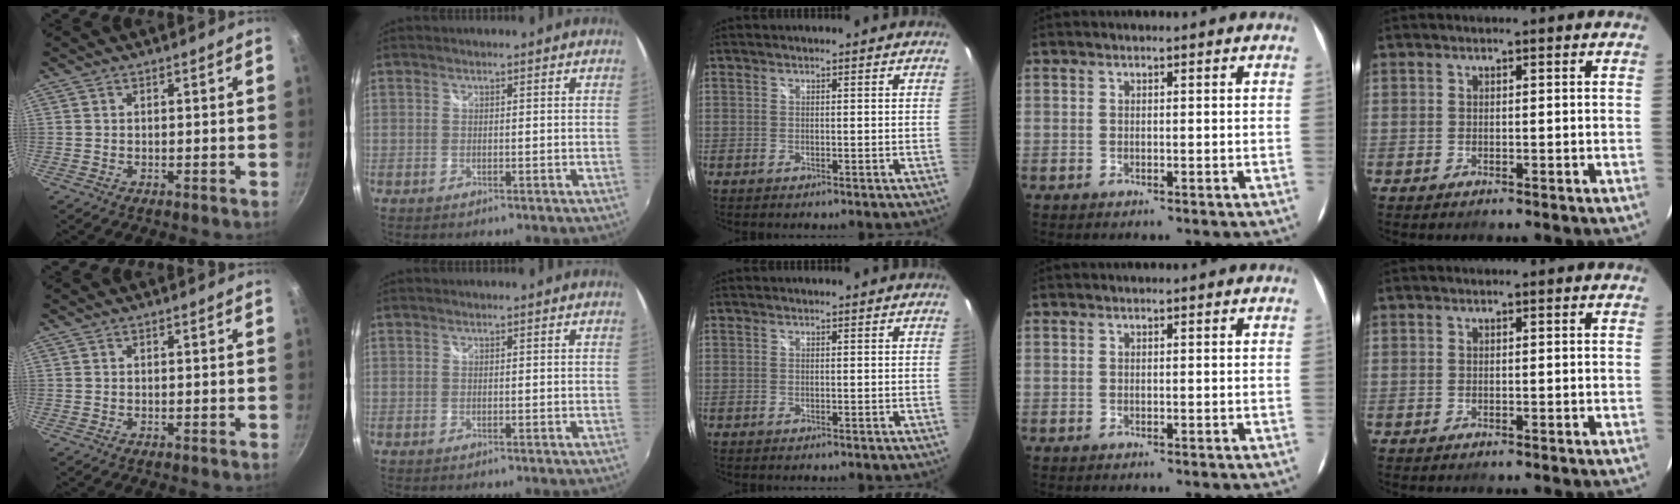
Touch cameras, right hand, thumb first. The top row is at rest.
{}